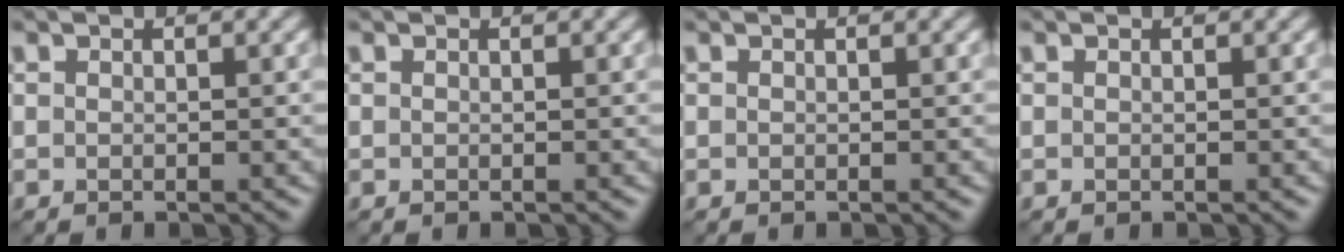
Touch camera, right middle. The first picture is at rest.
{"total": 0.0}
{"total": 0.0}
{"total": 0.0}